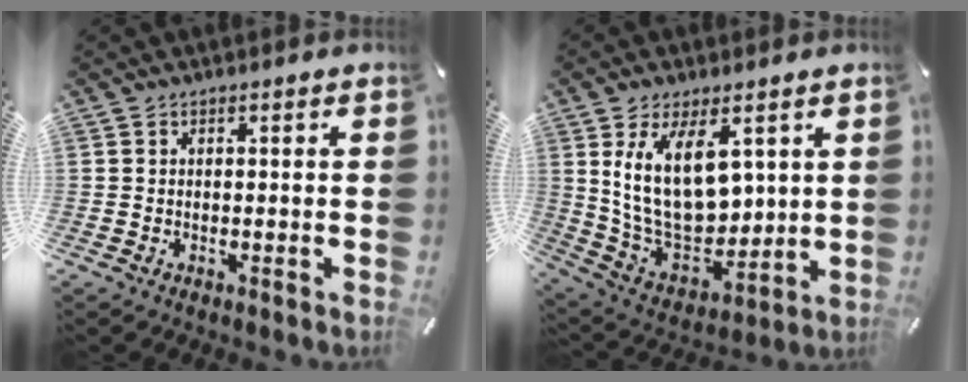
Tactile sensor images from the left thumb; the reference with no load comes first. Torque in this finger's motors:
{"motor_torque": [2.50, 2.52, 2.24, -0.53, 0.47]}